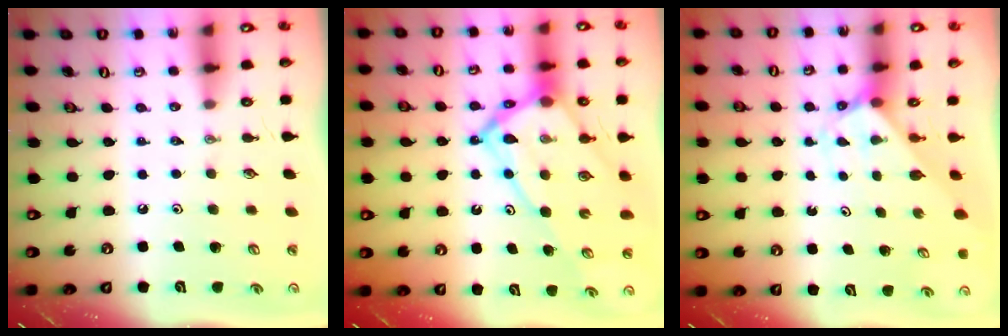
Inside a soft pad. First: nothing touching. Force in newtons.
{"total": 18.5, "press": 18.3, "slide": 2.1}
{"total": 2.2, "press": 2.2, "slide": 0.1}